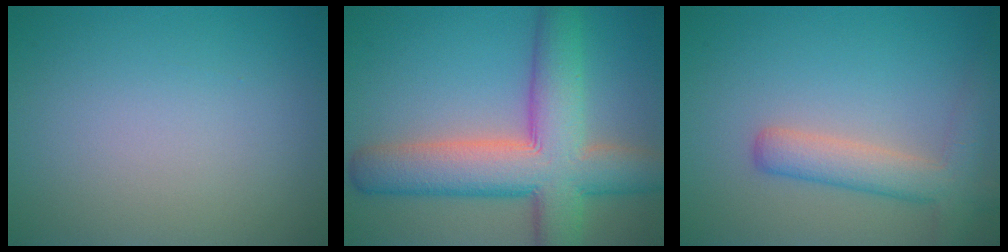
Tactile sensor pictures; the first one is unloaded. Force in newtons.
{"total": 10.5, "press": 10.4, "slide": 0.6}
{"total": 4.2, "press": 4.2, "slide": 0.2}